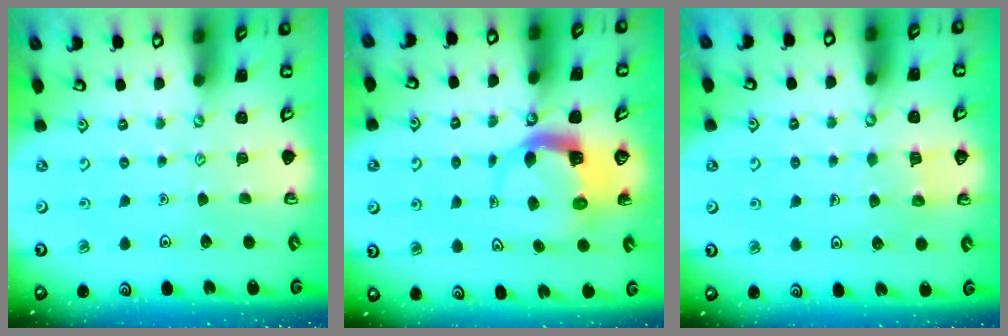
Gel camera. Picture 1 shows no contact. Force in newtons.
{"total": 5.1, "press": 5.0, "slide": 0.8}
{"total": 5.2, "press": 5.2, "slide": 0.3}